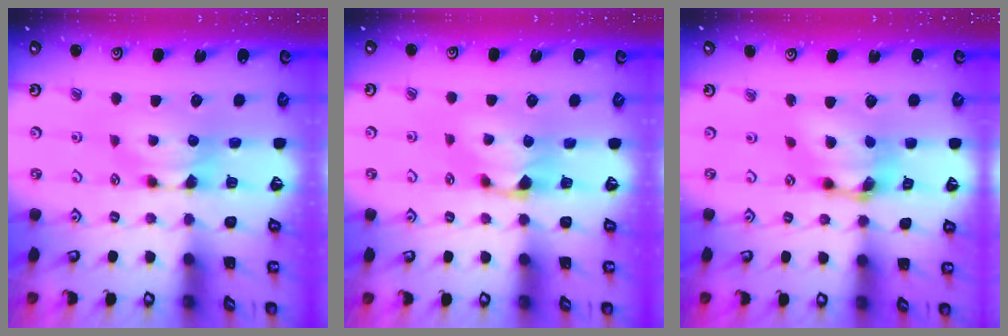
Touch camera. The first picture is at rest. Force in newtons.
{"total": 1.1, "press": 0.1, "slide": 1.1}
{"total": 6.6, "press": 6.2, "slide": 2.3}